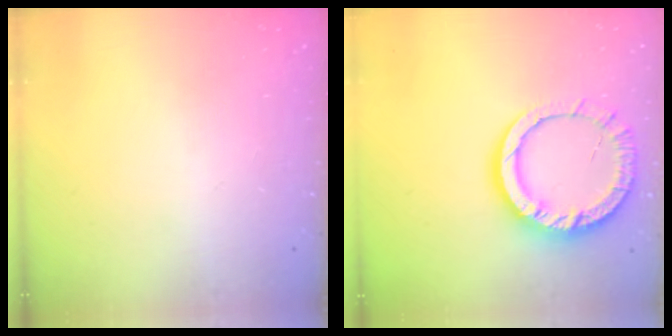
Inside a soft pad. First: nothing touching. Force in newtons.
{"total": 13.2, "press": 13.1, "slide": 1.6}